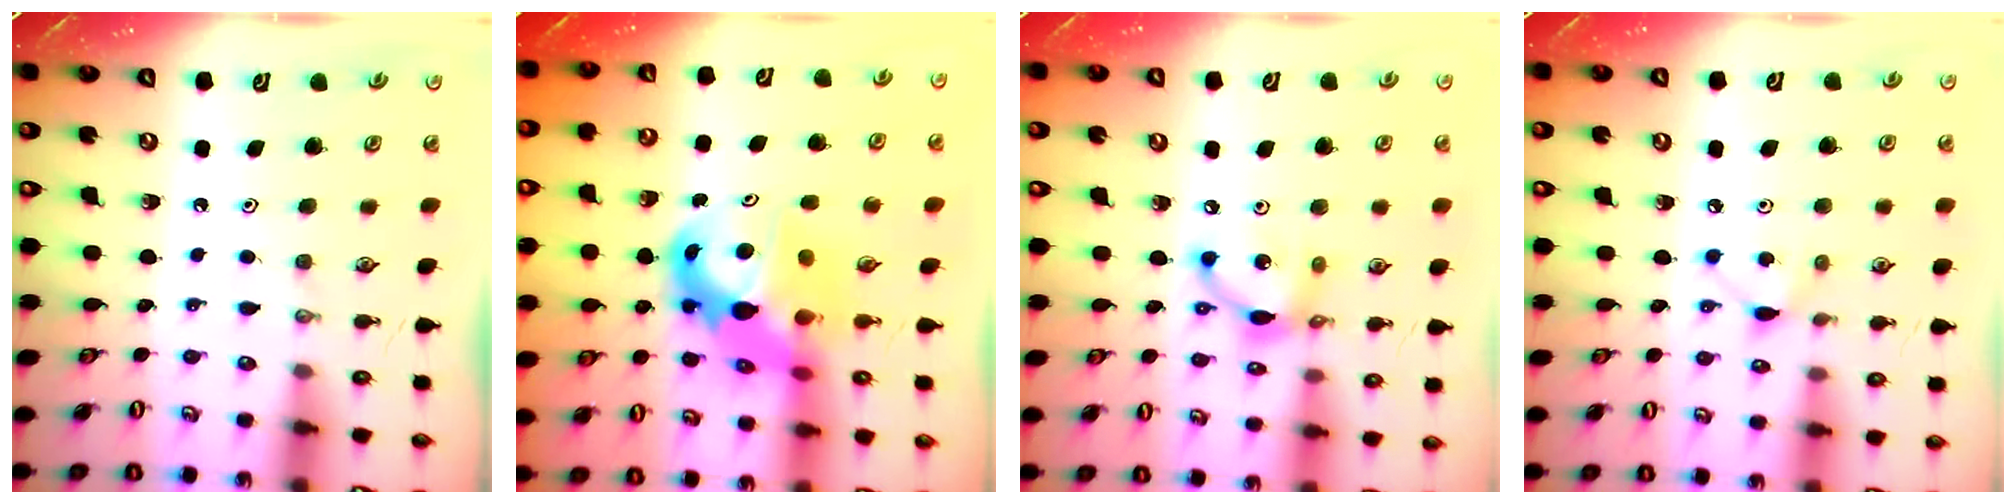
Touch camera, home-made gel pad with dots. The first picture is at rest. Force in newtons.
{"total": 11.0, "press": 11.0, "slide": 0.8}
{"total": 10.6, "press": 10.6, "slide": 0.5}
{"total": 5.1, "press": 5.1, "slide": 0.4}